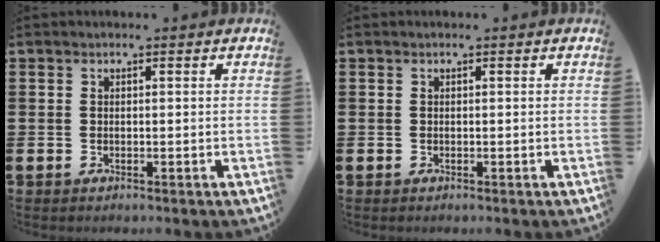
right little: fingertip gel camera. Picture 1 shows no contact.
{"total": 0.0}